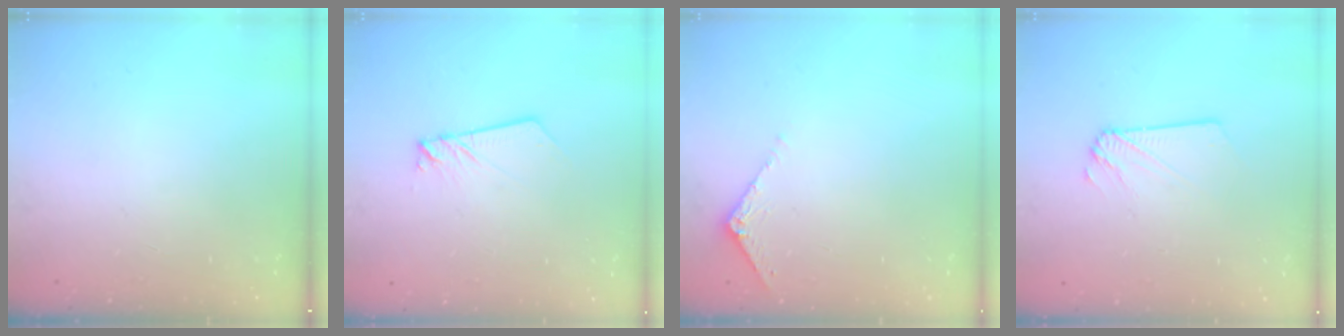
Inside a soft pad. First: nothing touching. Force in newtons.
{"total": 2.4, "press": 2.4, "slide": 0.1}
{"total": 7.2, "press": 7.1, "slide": 0.8}
{"total": 2.8, "press": 2.8, "slide": 0.3}